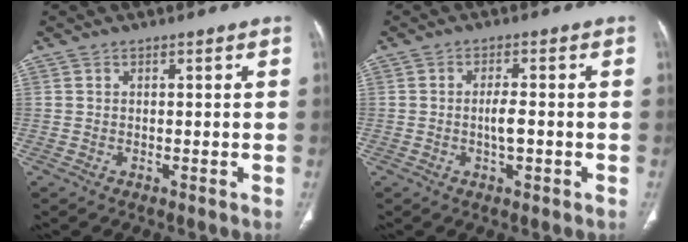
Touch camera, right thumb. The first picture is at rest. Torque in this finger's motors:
{"motor_torque": [2.87, 2.14, 1.69, -1.06, 0.75]}